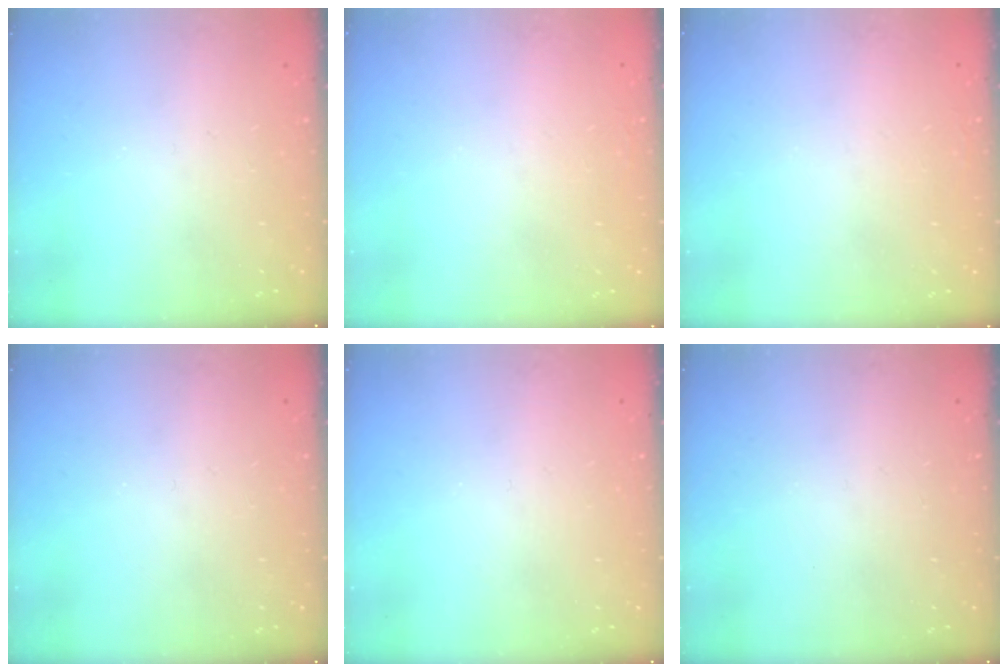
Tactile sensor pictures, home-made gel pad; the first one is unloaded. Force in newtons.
{"total": 1.6, "press": 1.6, "slide": 0.0}
{"total": 1.6, "press": 1.6, "slide": 0.0}
{"total": 0.0}
{"total": 0.0}
{"total": 0.0}